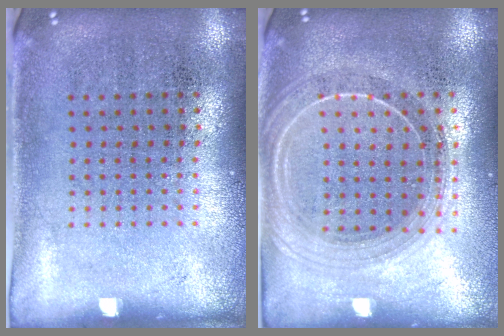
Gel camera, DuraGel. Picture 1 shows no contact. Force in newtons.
{"total": 2.0, "press": 1.7, "slide": 0.9}